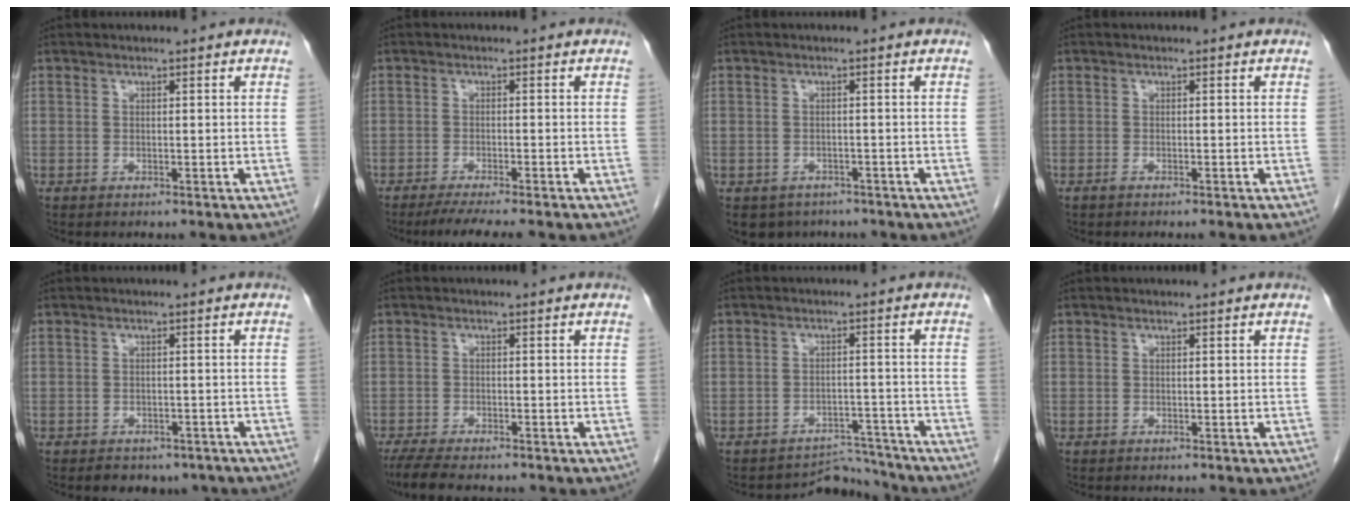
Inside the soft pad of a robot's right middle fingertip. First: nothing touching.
{"total": 6.3, "force": [-5.3, 0.1, 3.5], "torque": [-0.045, -0.013, -0.082]}
{"total": 9.3, "force": [-6.4, 6.2, 2.5], "torque": [-0.060, -0.006, -0.079]}
{"total": 0.8, "force": [-0.7, 0.0, 0.4], "torque": [-0.011, -0.001, -0.011]}
{"total": 5.8, "force": [-4.6, 3.2, 1.6], "torque": [-0.008, 0.008, -0.053]}
{"total": 7.5, "force": [-6.2, 1.7, 3.8], "torque": [-0.063, -0.015, -0.098]}
{"total": 4.5, "force": [-4.2, 0.7, -1.6], "torque": [0.034, 0.024, -0.059]}
{"total": 0.0}